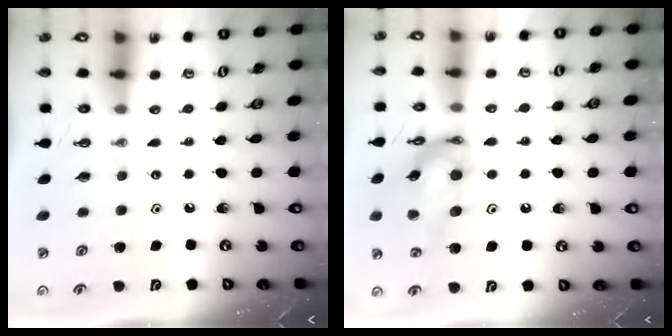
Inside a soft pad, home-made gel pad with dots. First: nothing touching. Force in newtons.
{"total": 15.5, "press": 15.4, "slide": 1.7}